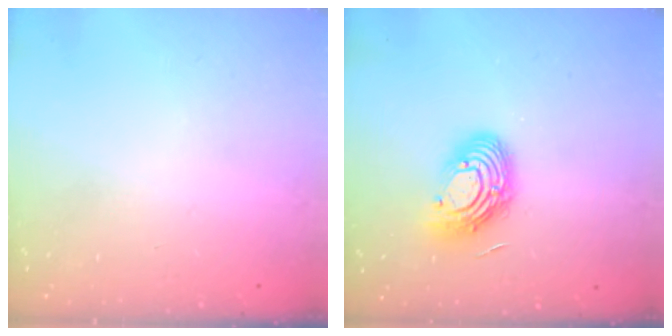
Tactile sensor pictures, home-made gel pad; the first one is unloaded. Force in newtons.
{"total": 12.0, "press": 12.0, "slide": 1.1}